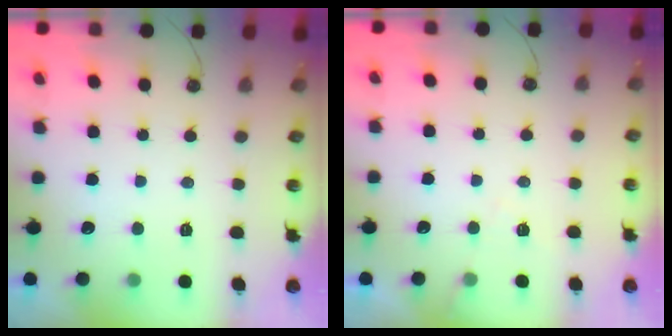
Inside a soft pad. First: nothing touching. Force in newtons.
{"total": 4.0, "press": 4.0, "slide": 0.6}